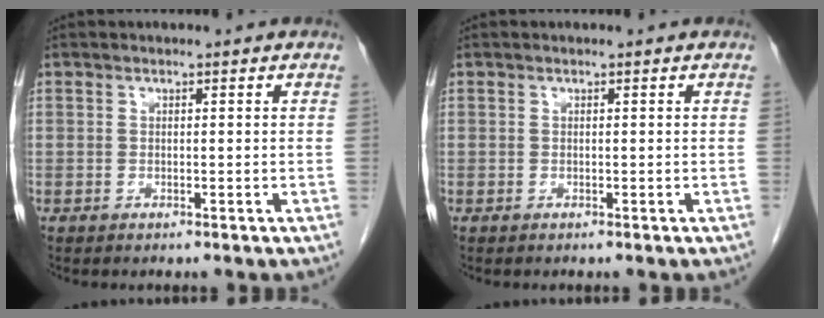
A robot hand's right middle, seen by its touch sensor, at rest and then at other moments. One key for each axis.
{"total": 0.0}